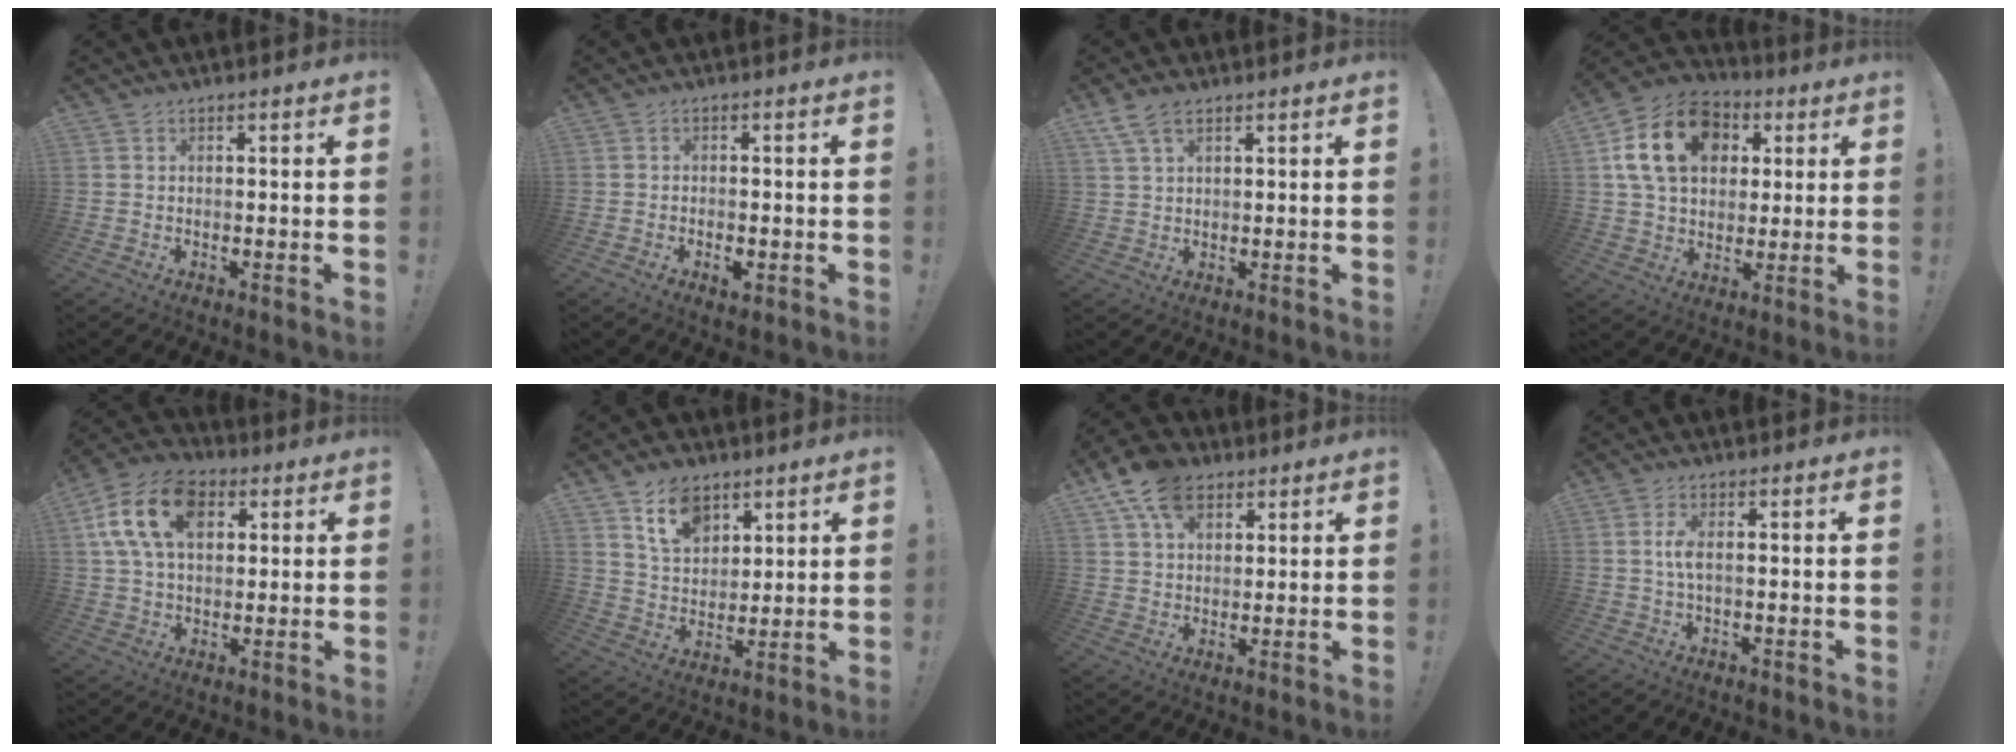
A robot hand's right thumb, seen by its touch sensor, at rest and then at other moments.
{"total": 2.2, "force": [-1.1, 1.3, 1.5], "torque": [-0.015, 0.007, -0.017]}
{"total": 6.0, "force": [3.9, 2.9, 3.5], "torque": [-0.066, -0.012, 0.076]}
{"total": 18.9, "force": [5.7, 13.8, 11.6], "torque": [-0.184, -0.004, 0.109]}
{"total": 16.7, "force": [5.8, 11.1, 11.0], "torque": [-0.198, -0.005, 0.109]}
{"total": 11.6, "force": [7.4, 7.4, 5.1], "torque": [-0.082, -0.035, 0.141]}
{"total": 11.7, "force": [6.7, 7.4, 6.0], "torque": [-0.095, -0.025, 0.127]}
{"total": 3.4, "force": [0.1, 0.8, 3.3], "torque": [-0.065, -0.001, -0.004]}